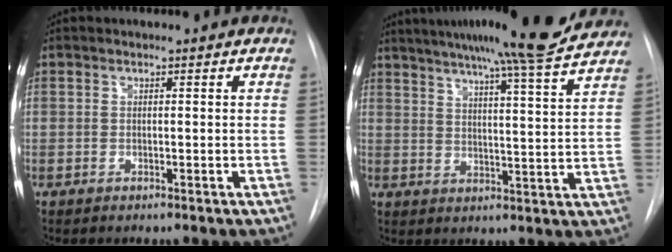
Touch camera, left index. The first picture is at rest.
{"total": 19.9, "force": [17.3, -0.5, 9.8], "torque": [-0.160, -0.017, 0.230]}